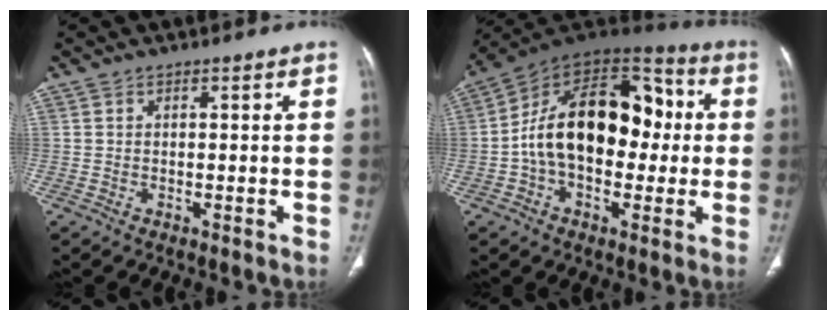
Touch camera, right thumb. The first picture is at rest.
{"total": 22.2, "force": [0.2, 14.0, 17.1], "torque": [-0.254, 0.049, -0.002]}